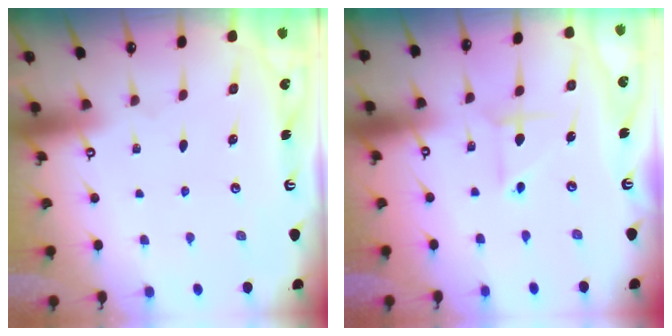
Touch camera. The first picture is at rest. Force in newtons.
{"total": 4.0, "press": 4.0, "slide": 0.2}